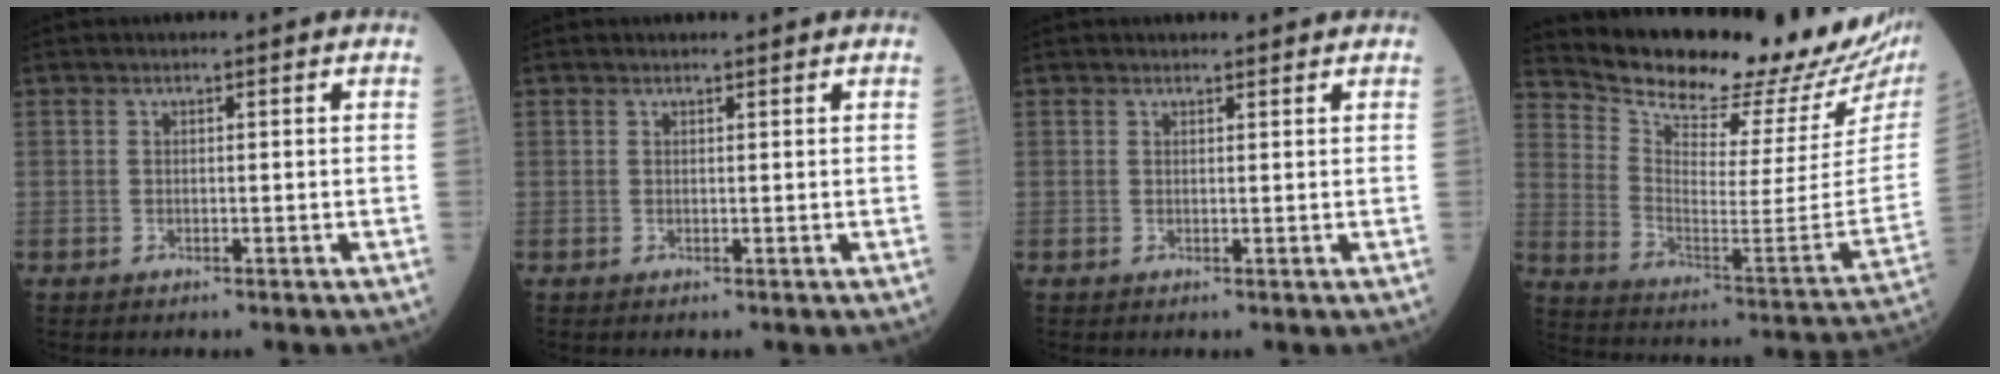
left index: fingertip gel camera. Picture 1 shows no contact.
{"total": 1.0, "force": [1.0, 0.1, 0.2], "torque": [-0.008, 0.006, 0.017]}
{"total": 2.1, "force": [2.0, 0.5, 0.3], "torque": [-0.008, 0.009, 0.026]}
{"total": 23.0, "force": [21.0, 2.2, 9.0], "torque": [-0.164, -0.097, 0.298]}